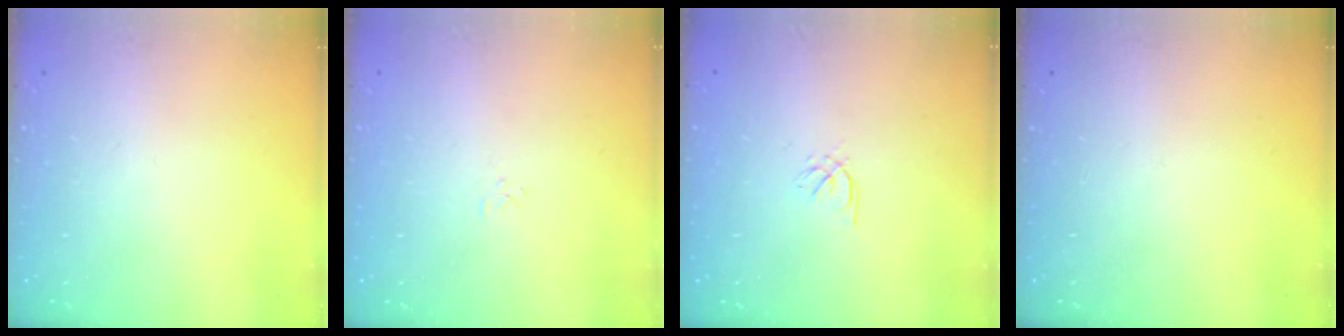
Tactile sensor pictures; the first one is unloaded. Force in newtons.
{"total": 2.9, "press": 2.9, "slide": 0.3}
{"total": 0.5, "press": 0.3, "slide": 0.4}
{"total": 0.0}